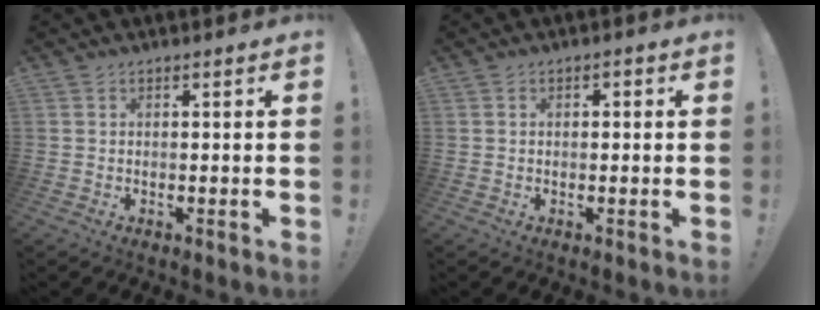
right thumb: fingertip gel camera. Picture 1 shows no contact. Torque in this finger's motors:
{"motor_torque": [-0.30, -0.14, 0.00, 0.12, 0.01]}